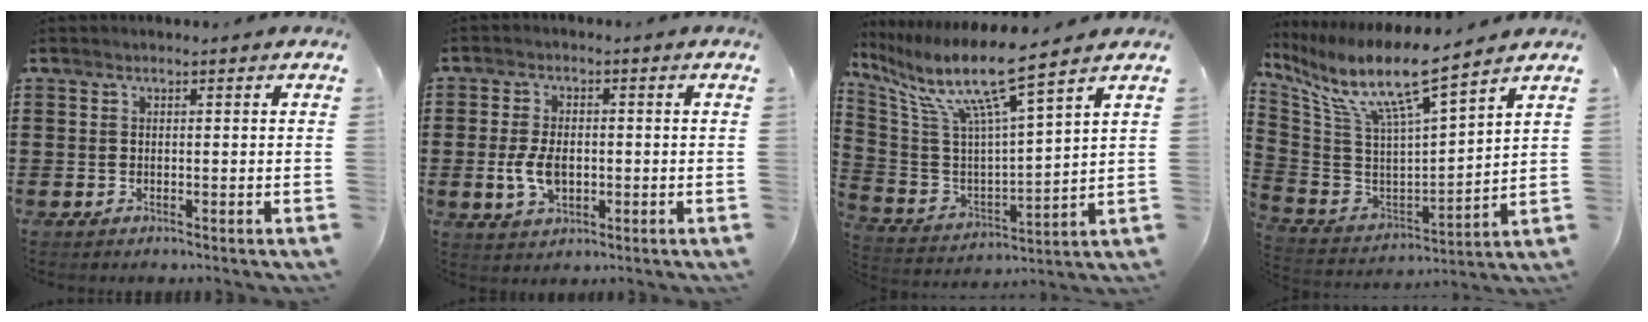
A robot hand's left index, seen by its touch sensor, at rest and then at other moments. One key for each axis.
{"total": 5.6, "fx": -0.8, "fy": 3.2, "fz": 4.5, "tx": -0.101, "ty": -0.001, "tz": -0.019}
{"total": 11.8, "fx": 8.4, "fy": 0.7, "fz": 8.3, "tx": -0.190, "ty": -0.055, "tz": 0.135}
{"total": 10.8, "fx": 7.4, "fy": 0.9, "fz": 7.9, "tx": -0.185, "ty": -0.057, "tz": 0.118}